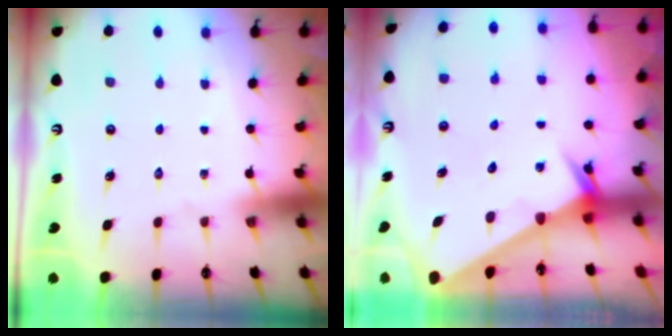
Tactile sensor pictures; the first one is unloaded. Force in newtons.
{"total": 2.6, "press": 2.6, "slide": 0.0}